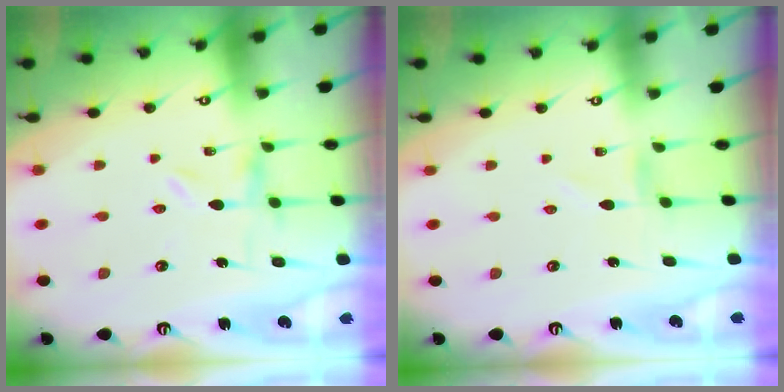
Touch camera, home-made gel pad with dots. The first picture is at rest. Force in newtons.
{"total": 0.7, "press": 0.7, "slide": 0.2}